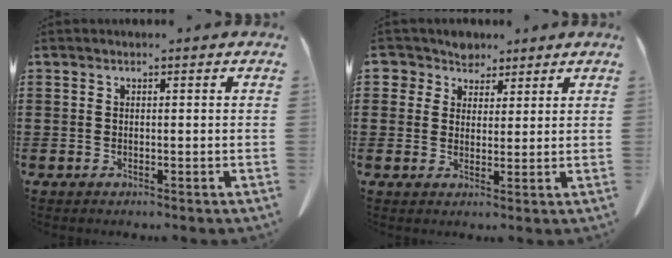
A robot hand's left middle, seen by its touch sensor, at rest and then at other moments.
{"total": 4.2, "force": [3.0, 2.9, 0.5], "torque": [-0.032, 0.004, 0.054]}